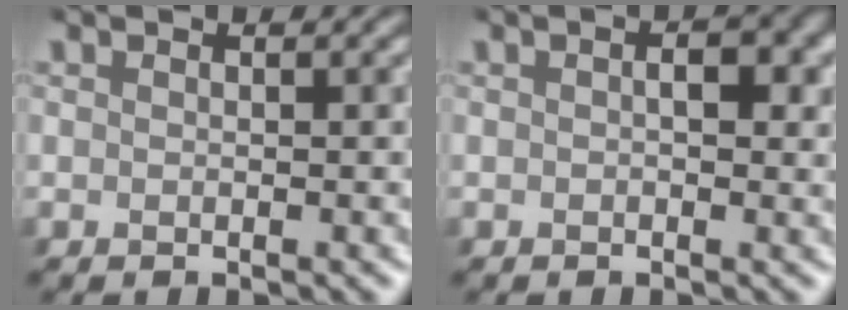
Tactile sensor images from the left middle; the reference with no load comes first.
{"total": 3.0, "force": [0.6, 1.6, 2.5], "torque": [-0.021, 0.006, 0.004]}